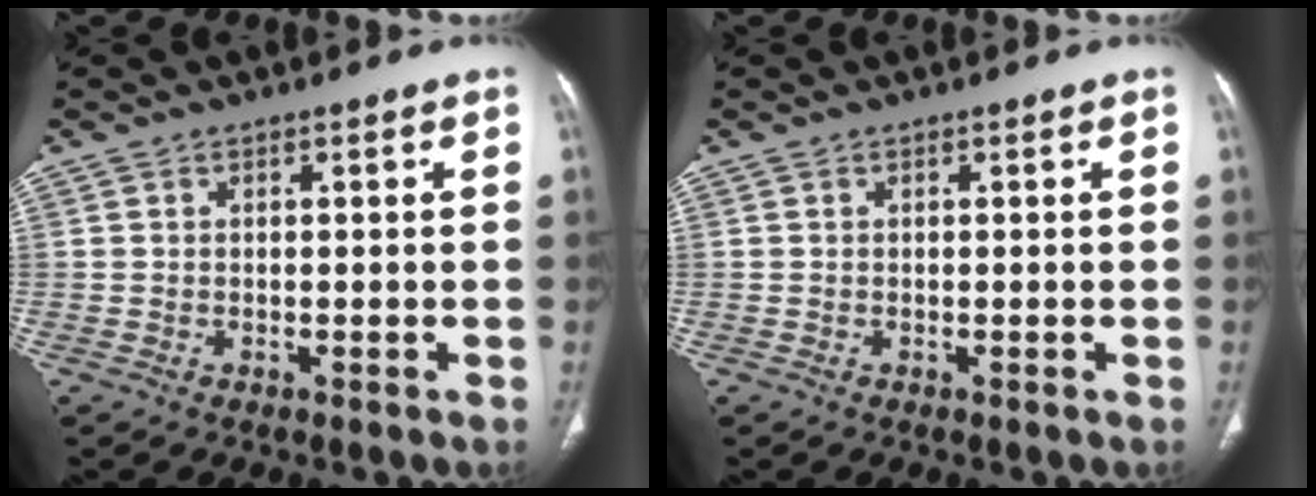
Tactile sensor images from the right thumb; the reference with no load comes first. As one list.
[{"total": 0.0}]